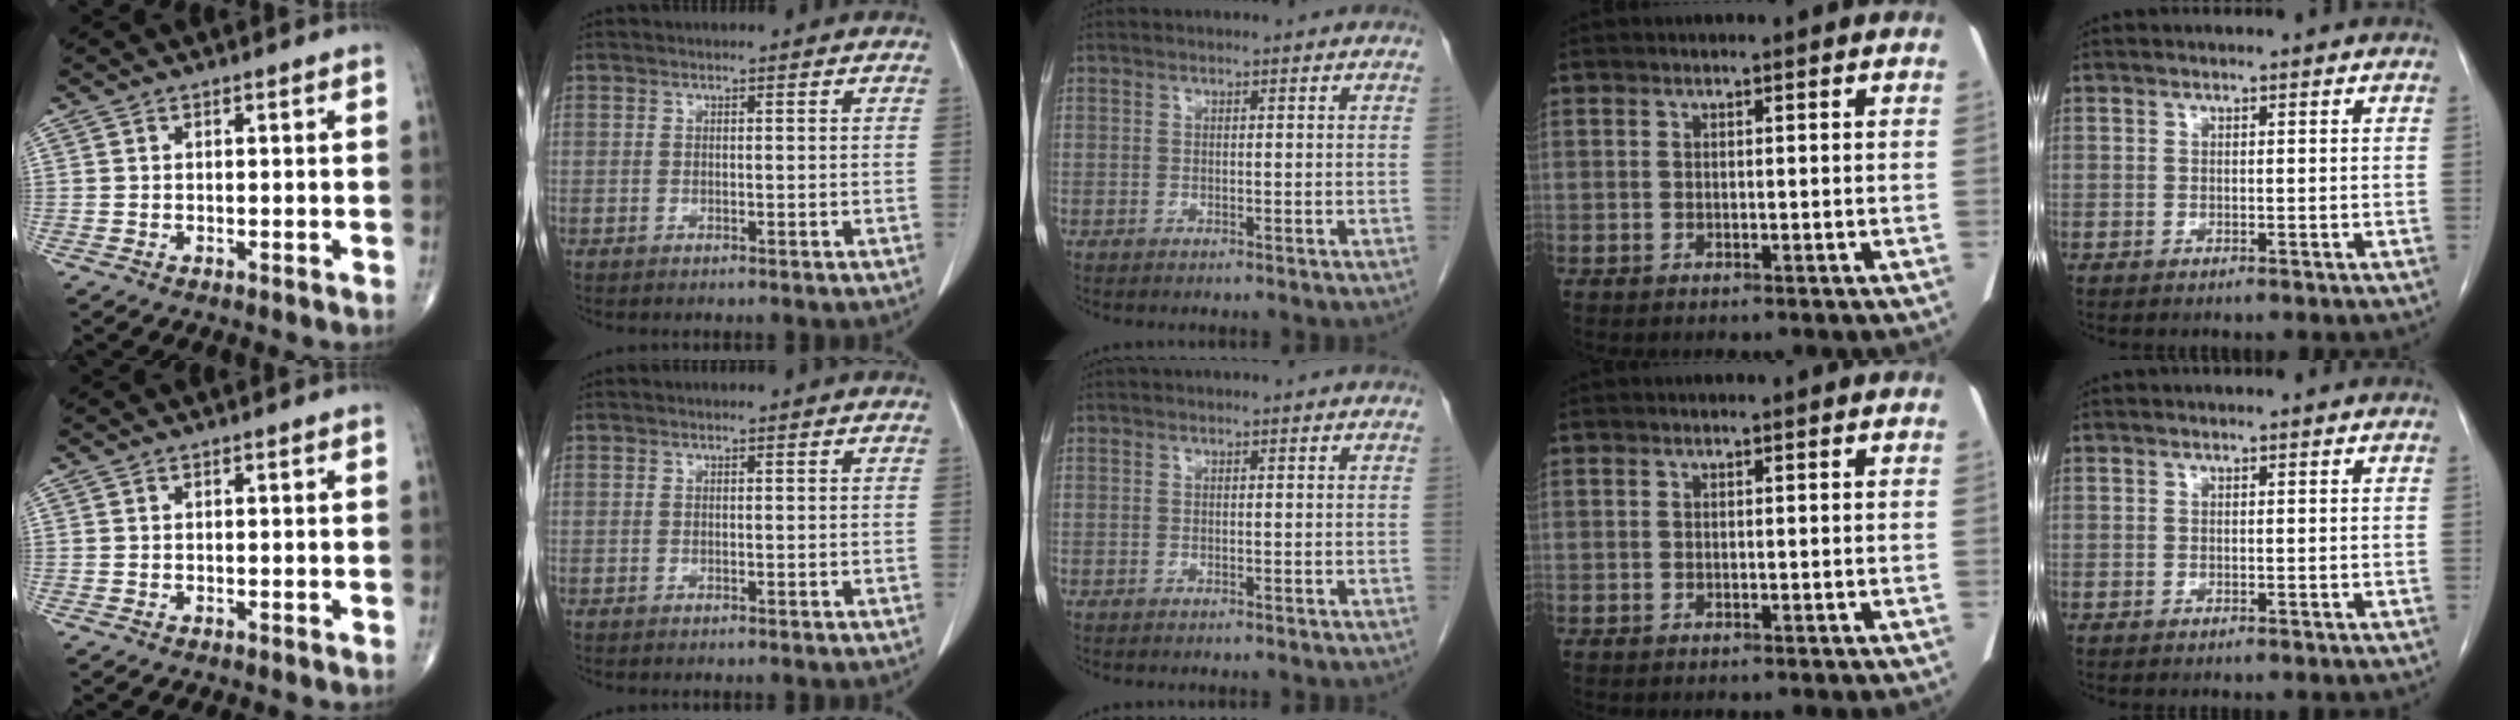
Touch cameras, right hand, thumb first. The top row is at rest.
{}